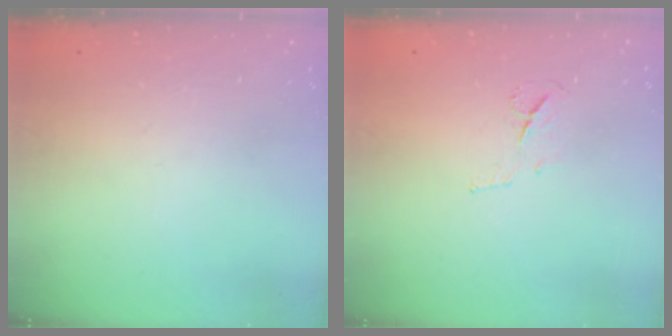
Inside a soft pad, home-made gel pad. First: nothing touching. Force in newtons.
{"total": 4.7, "press": 4.6, "slide": 0.8}